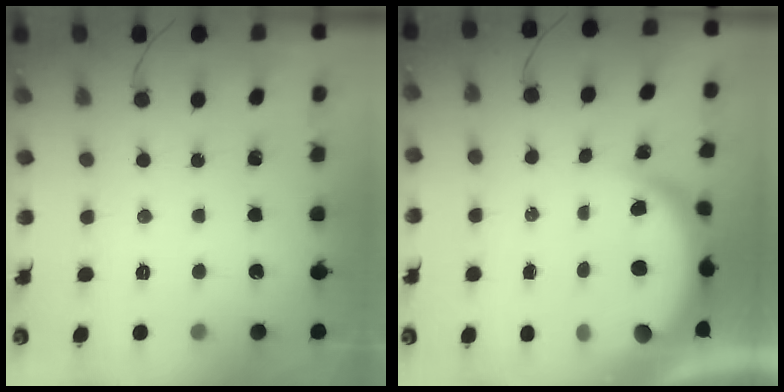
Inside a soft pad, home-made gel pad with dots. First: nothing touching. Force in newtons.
{"total": 6.9, "press": 6.8, "slide": 0.8}